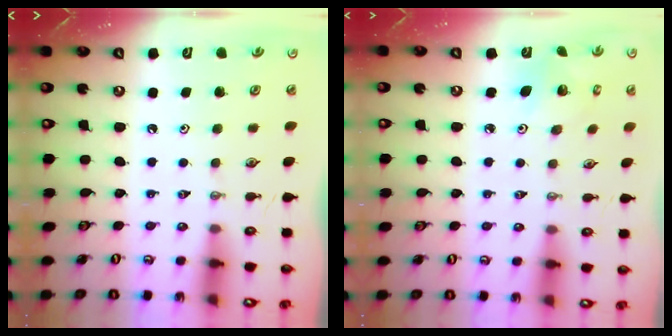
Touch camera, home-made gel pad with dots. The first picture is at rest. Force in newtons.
{"total": 3.8, "press": 3.8, "slide": 0.4}